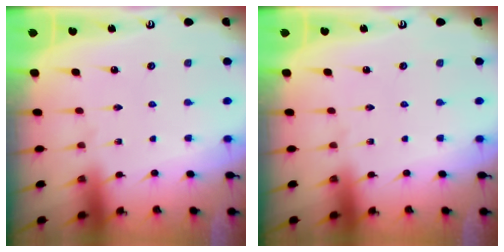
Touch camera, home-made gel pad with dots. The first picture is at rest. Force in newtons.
{"total": 0.0}